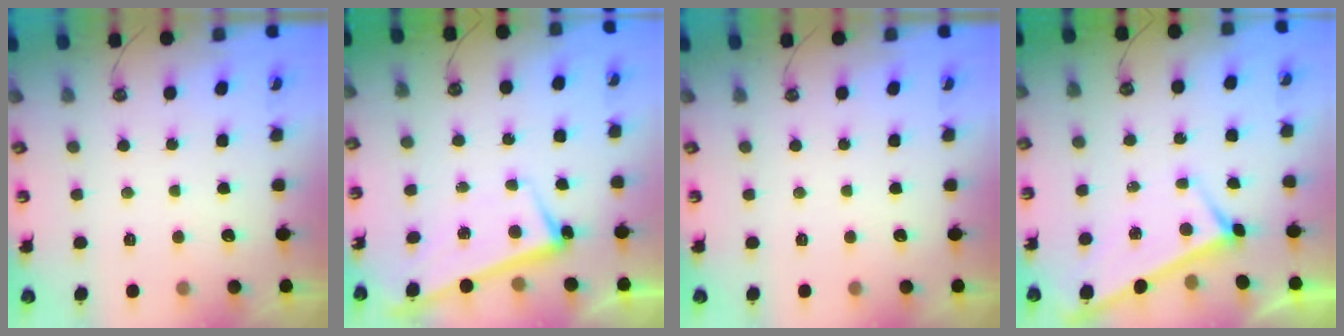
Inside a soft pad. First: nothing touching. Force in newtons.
{"total": 2.6, "press": 2.4, "slide": 0.9}
{"total": 0.0}
{"total": 4.6, "press": 4.6, "slide": 0.1}